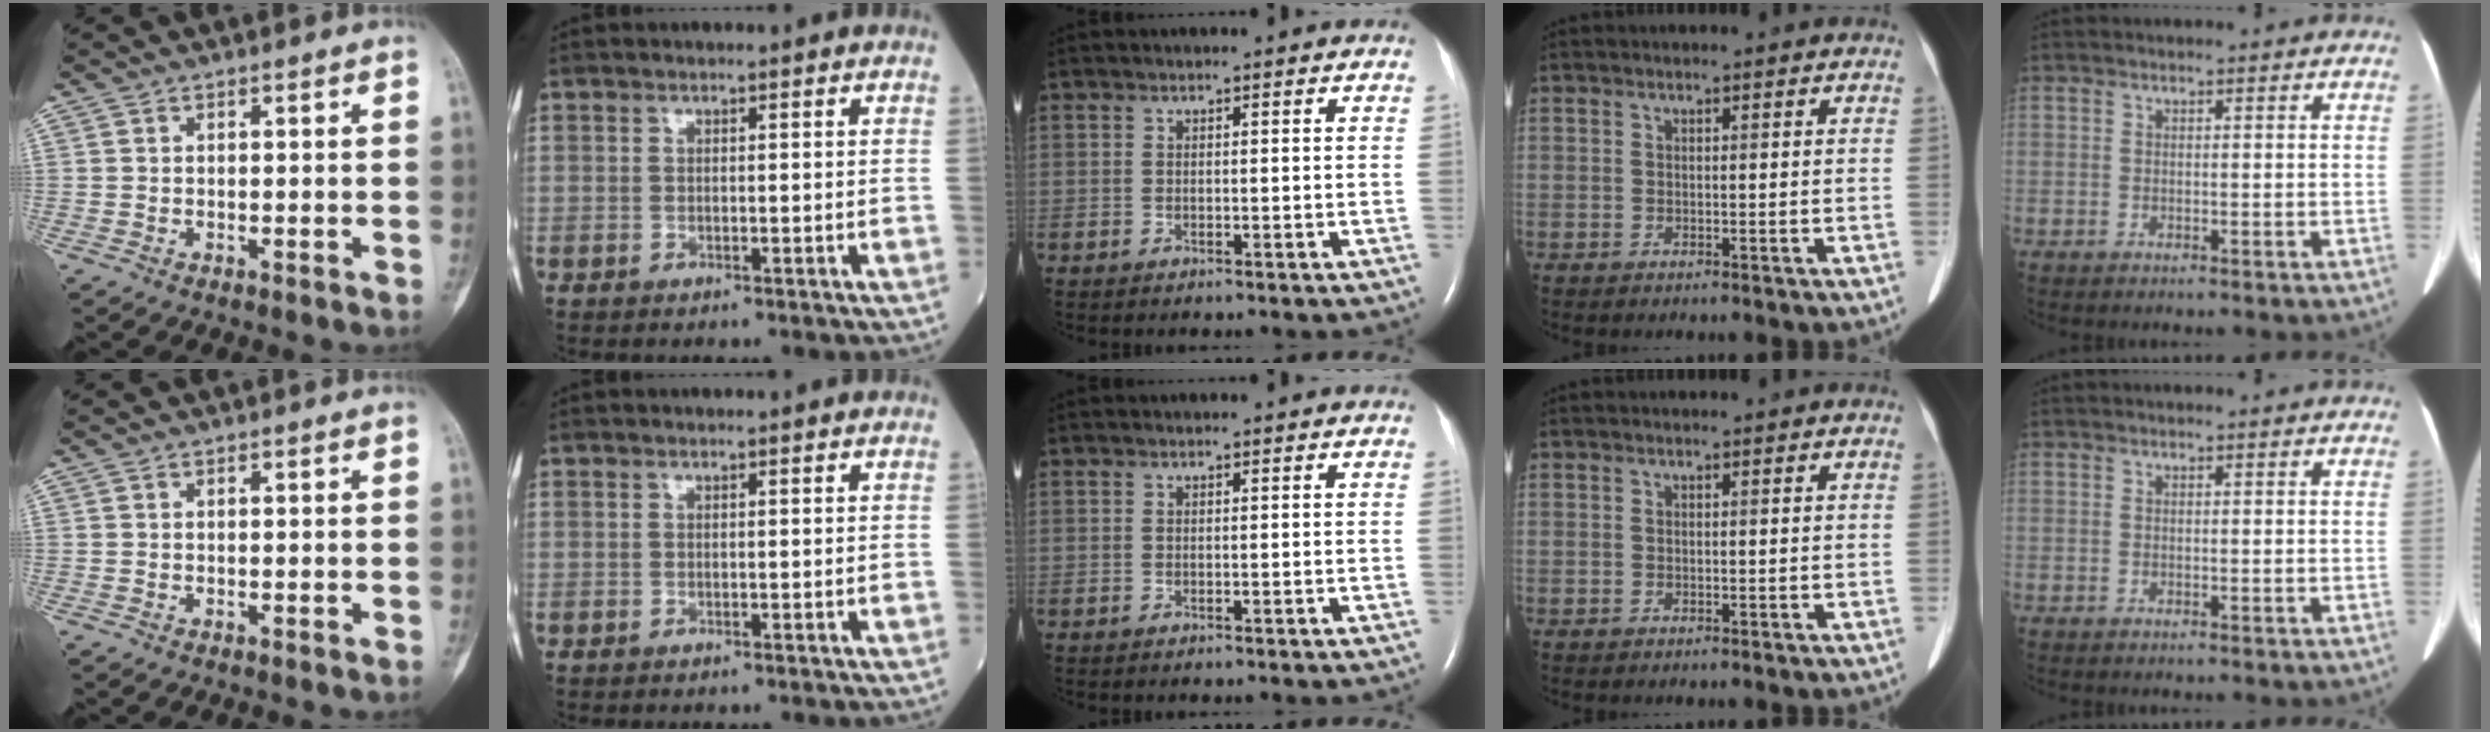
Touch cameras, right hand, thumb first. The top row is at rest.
{}